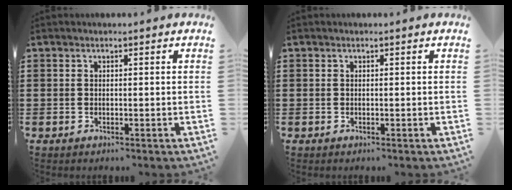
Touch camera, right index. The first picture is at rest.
{"total": 0.0}